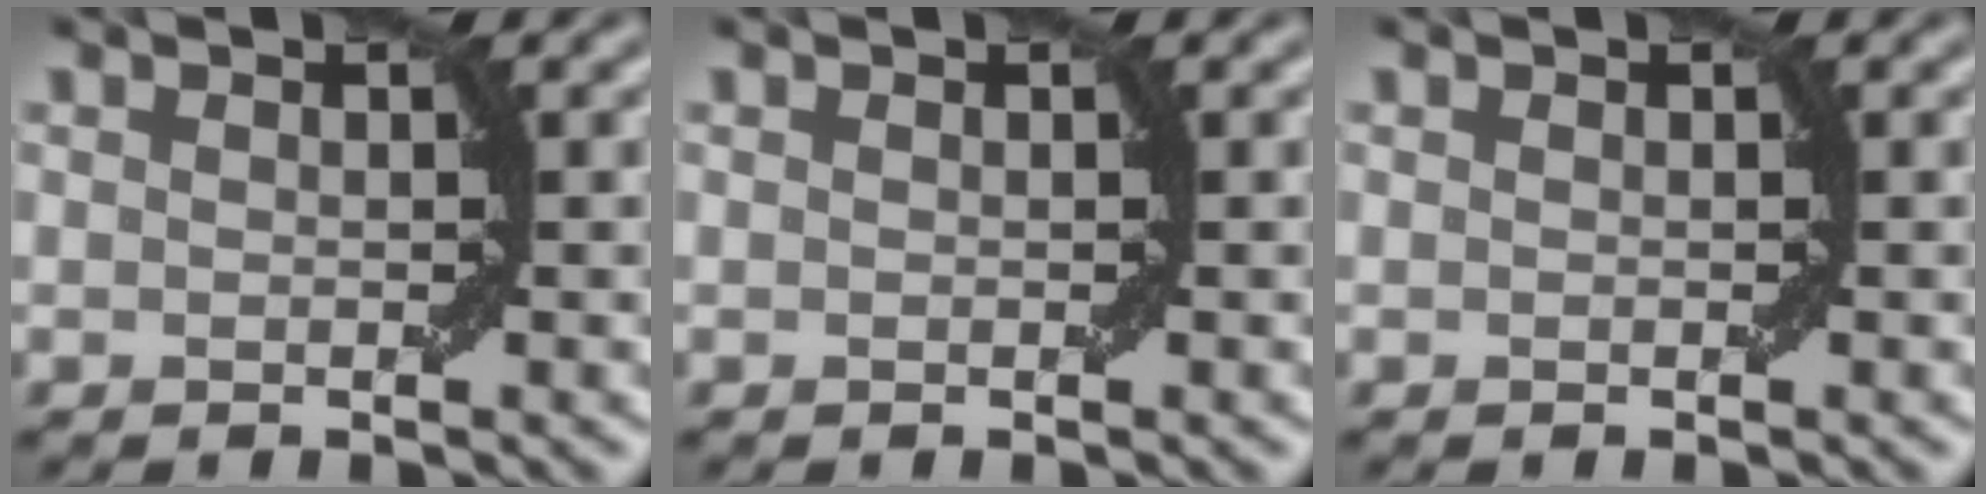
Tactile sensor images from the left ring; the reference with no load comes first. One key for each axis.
{"total": 0.0}
{"total": 0.0}